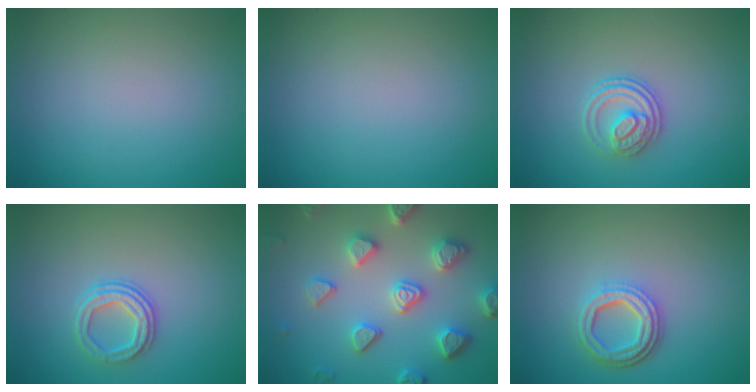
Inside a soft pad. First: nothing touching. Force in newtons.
{"total": 0.0}
{"total": 2.8, "press": 2.6, "slide": 1.2}
{"total": 2.8, "press": 2.3, "slide": 1.5}
{"total": 5.4, "press": 4.9, "slide": 2.3}
{"total": 4.0, "press": 3.1, "slide": 2.5}